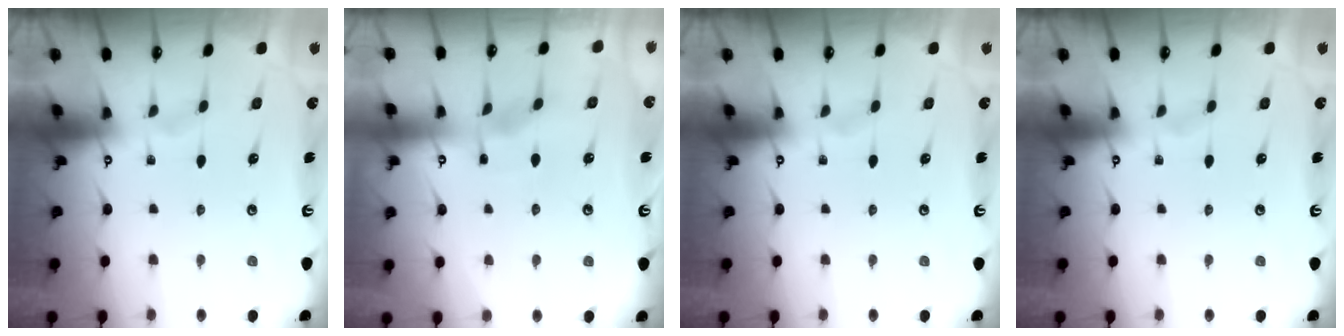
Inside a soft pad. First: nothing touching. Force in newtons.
{"total": 3.5, "press": 3.5, "slide": 0.5}
{"total": 0.0}
{"total": 0.0}